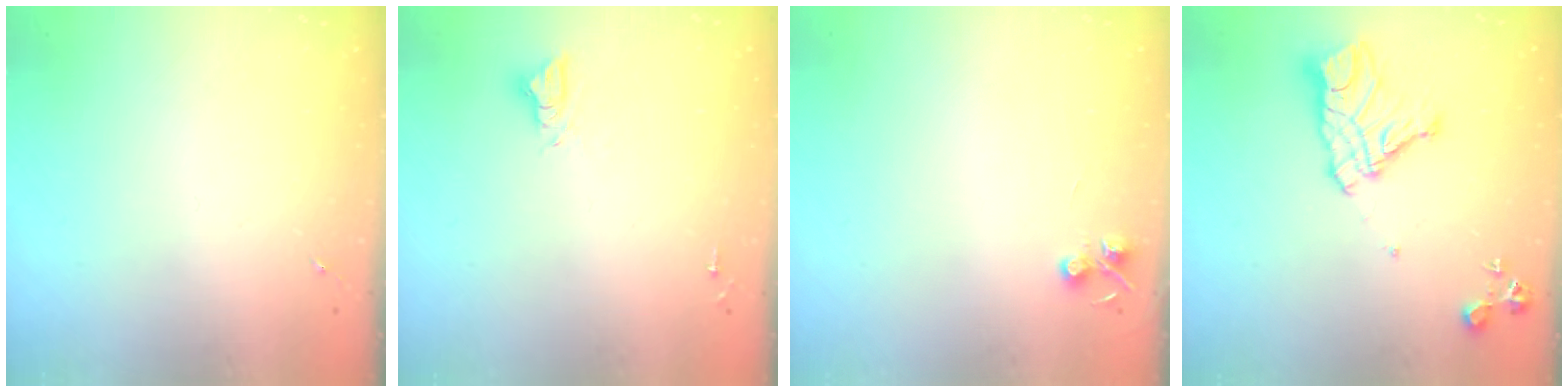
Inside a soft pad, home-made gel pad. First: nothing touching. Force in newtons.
{"total": 5.5, "press": 5.5, "slide": 0.5}
{"total": 4.6, "press": 4.6, "slide": 0.6}
{"total": 14.4, "press": 14.3, "slide": 1.3}